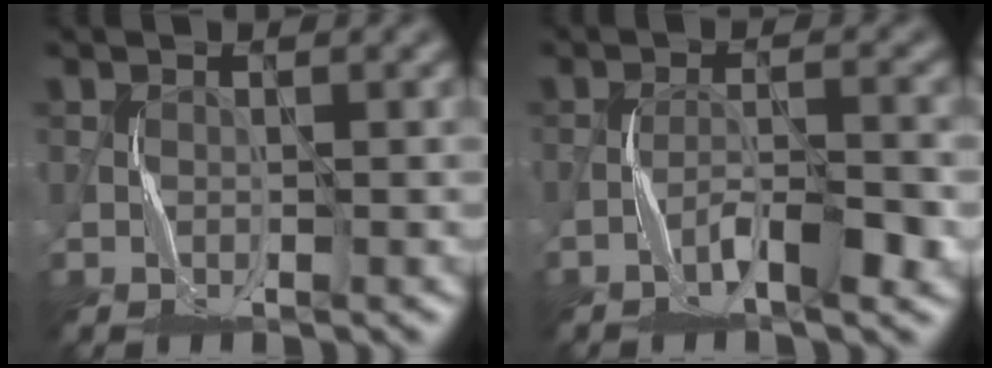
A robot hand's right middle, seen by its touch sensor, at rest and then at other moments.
{"total": 4.2, "force": [-2.4, 0.7, 3.4], "torque": [-0.063, 0.009, -0.044]}